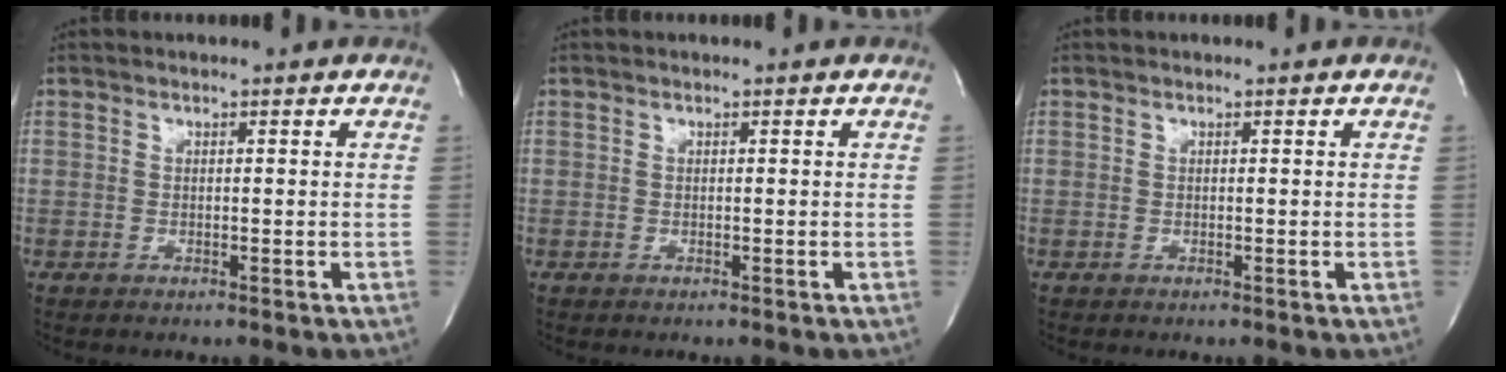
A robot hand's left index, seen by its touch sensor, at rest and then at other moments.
{"total": 0.0}
{"total": 0.0}